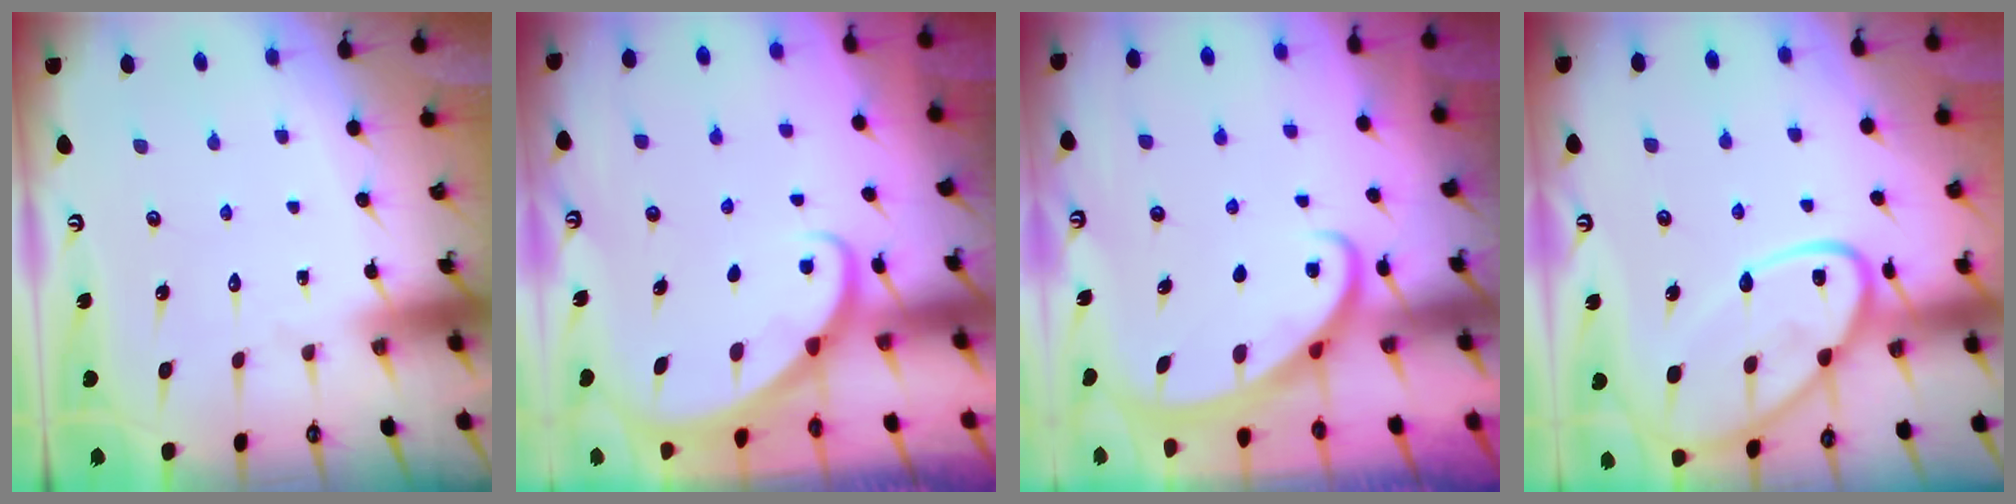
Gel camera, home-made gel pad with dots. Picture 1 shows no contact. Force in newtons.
{"total": 2.9, "press": 2.9, "slide": 0.1}
{"total": 2.7, "press": 2.6, "slide": 0.3}
{"total": 17.6, "press": 17.6, "slide": 1.6}